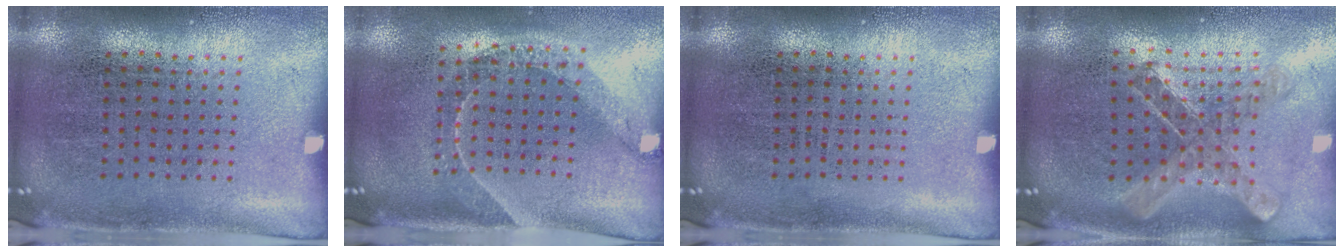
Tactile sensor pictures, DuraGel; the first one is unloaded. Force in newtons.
{"total": 1.5, "press": 1.3, "slide": 0.9}
{"total": 0.0}
{"total": 0.9, "press": 0.9, "slide": 0.1}